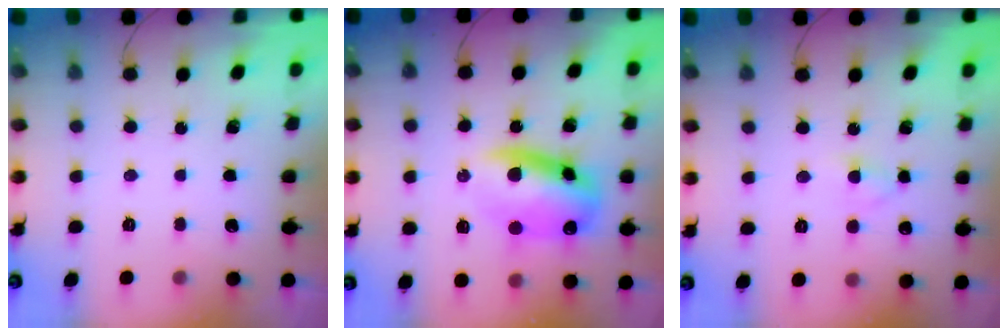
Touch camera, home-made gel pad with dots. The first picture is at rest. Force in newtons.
{"total": 12.7, "press": 12.5, "slide": 2.5}
{"total": 2.8, "press": 2.5, "slide": 1.3}